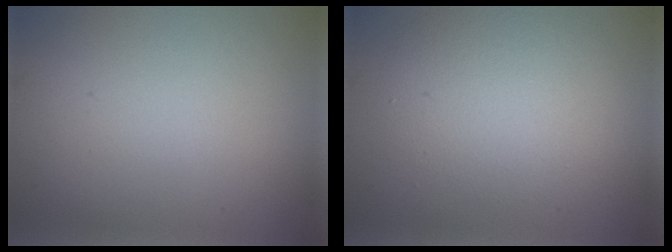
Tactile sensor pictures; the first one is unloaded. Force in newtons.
{"total": 4.3, "press": 4.3, "slide": 0.1}